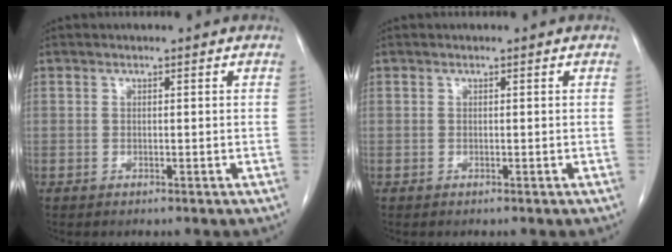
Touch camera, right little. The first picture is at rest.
{"total": 0.0}